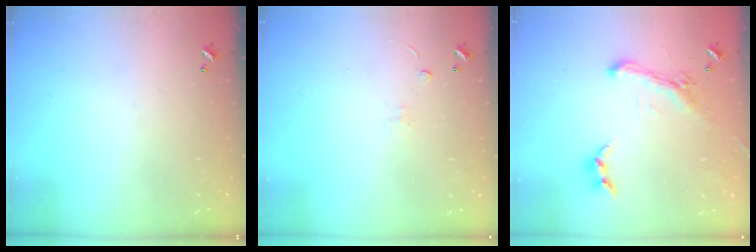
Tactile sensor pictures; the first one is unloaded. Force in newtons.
{"total": 1.6, "press": 1.5, "slide": 0.4}
{"total": 2.5, "press": 2.0, "slide": 1.4}